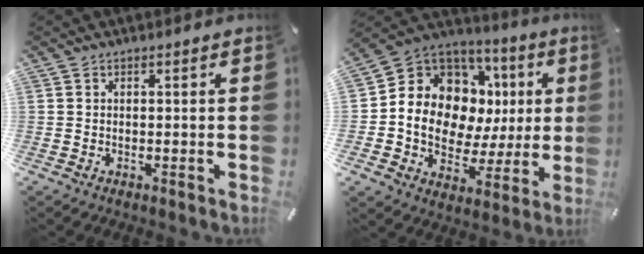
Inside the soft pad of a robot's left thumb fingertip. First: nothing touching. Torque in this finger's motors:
{"motor_torque": [2.09, 2.92, 1.86, -0.34, 0.24]}